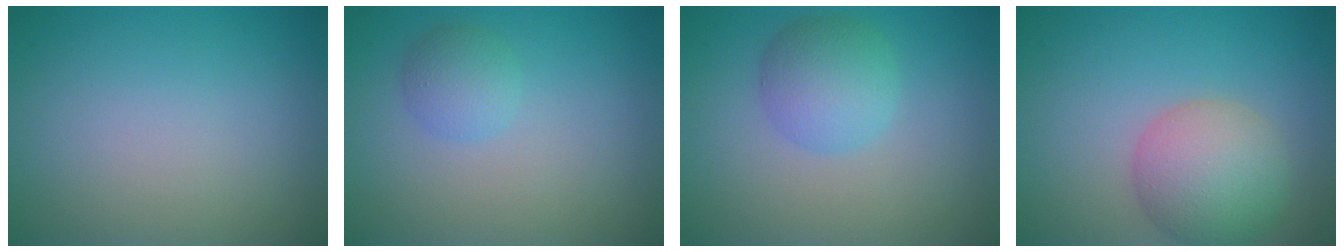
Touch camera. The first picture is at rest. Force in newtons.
{"total": 2.0, "press": 2.0, "slide": 0.1}
{"total": 3.7, "press": 3.7, "slide": 0.1}
{"total": 5.6, "press": 5.6, "slide": 0.4}